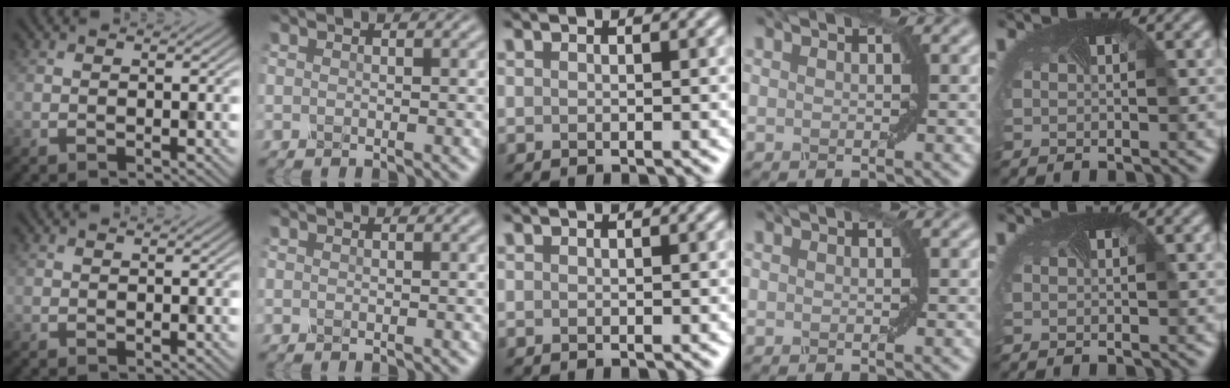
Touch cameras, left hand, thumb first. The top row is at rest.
{}